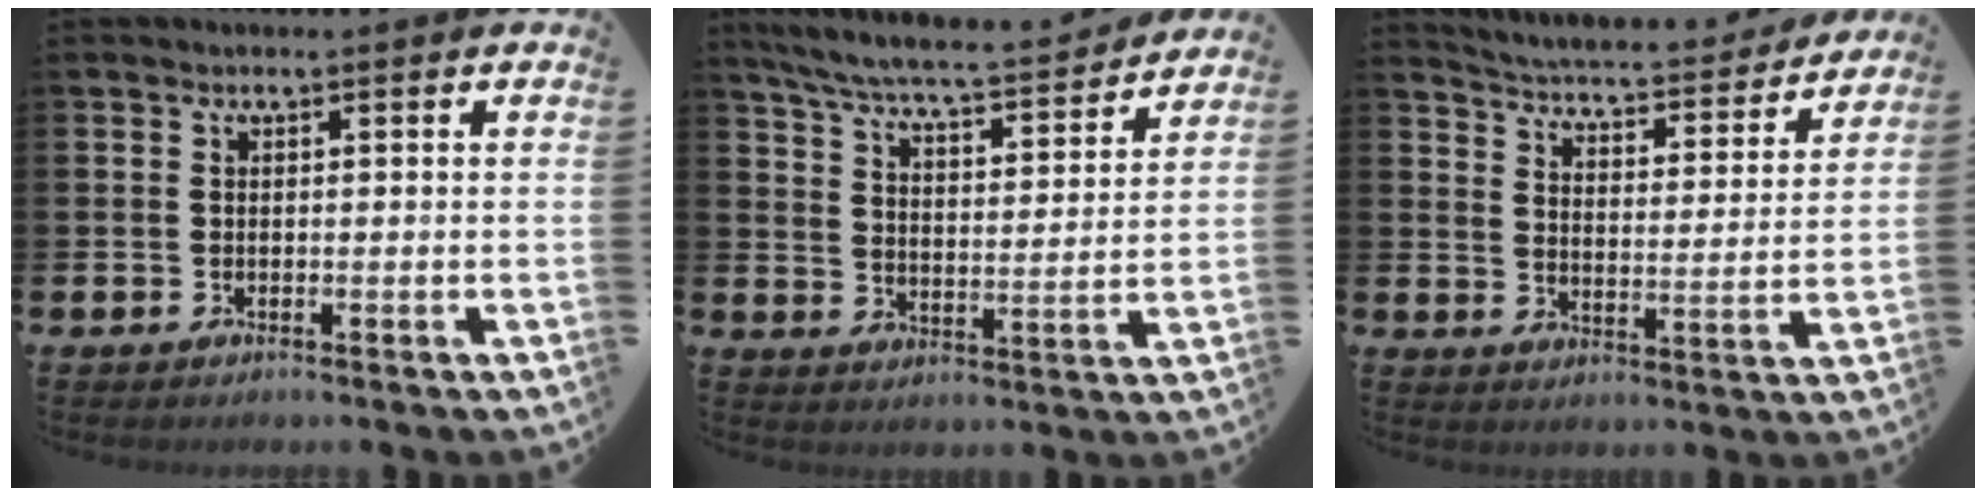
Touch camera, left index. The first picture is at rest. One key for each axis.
{"total": 7.0, "fx": 6.5, "fy": 0.3, "fz": 2.4, "tx": -0.072, "ty": -0.050, "tz": 0.109}
{"total": 4.6, "fx": 4.5, "fy": 0.4, "fz": 0.7, "tx": -0.037, "ty": -0.043, "tz": 0.071}